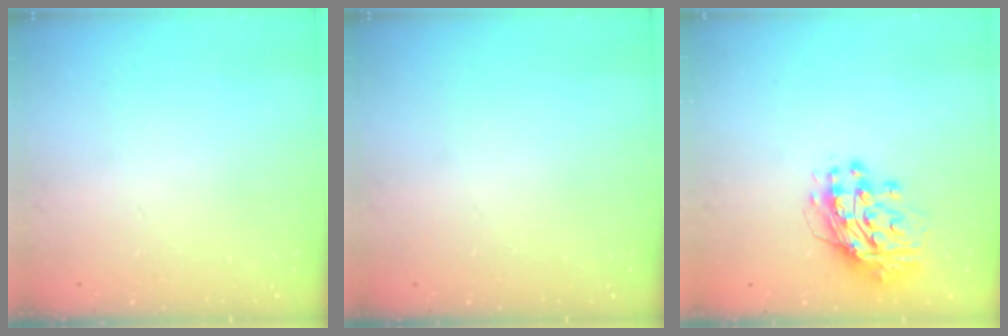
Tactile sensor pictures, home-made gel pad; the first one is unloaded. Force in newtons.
{"total": 0.0}
{"total": 13.2, "press": 13.1, "slide": 1.2}